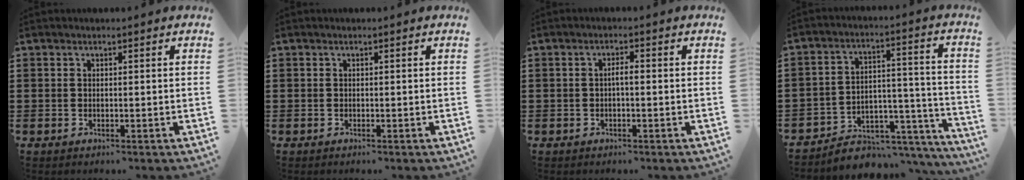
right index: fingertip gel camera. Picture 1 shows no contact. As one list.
[{"total": 0.0}, {"total": 1.6, "force": [-0.3, 0.3, 1.6], "torque": [-0.030, 0.002, -0.007]}, {"total": 5.1, "force": [-4.3, 2.6, 1.2], "torque": [-0.025, 0.008, -0.082]}]